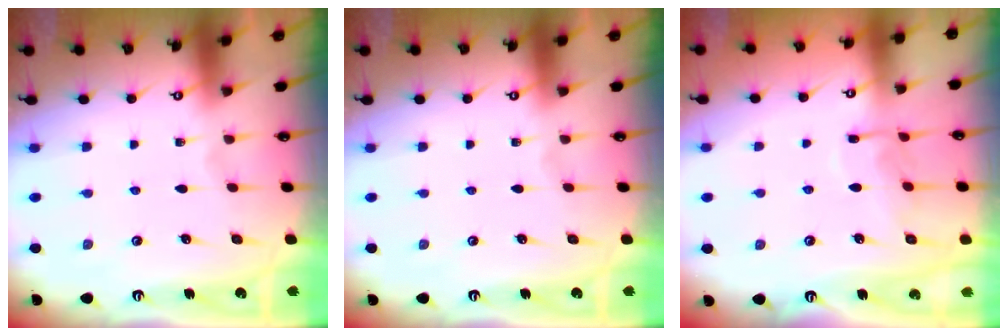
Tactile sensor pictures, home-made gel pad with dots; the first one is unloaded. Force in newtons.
{"total": 0.0}
{"total": 8.1, "press": 8.0, "slide": 0.6}